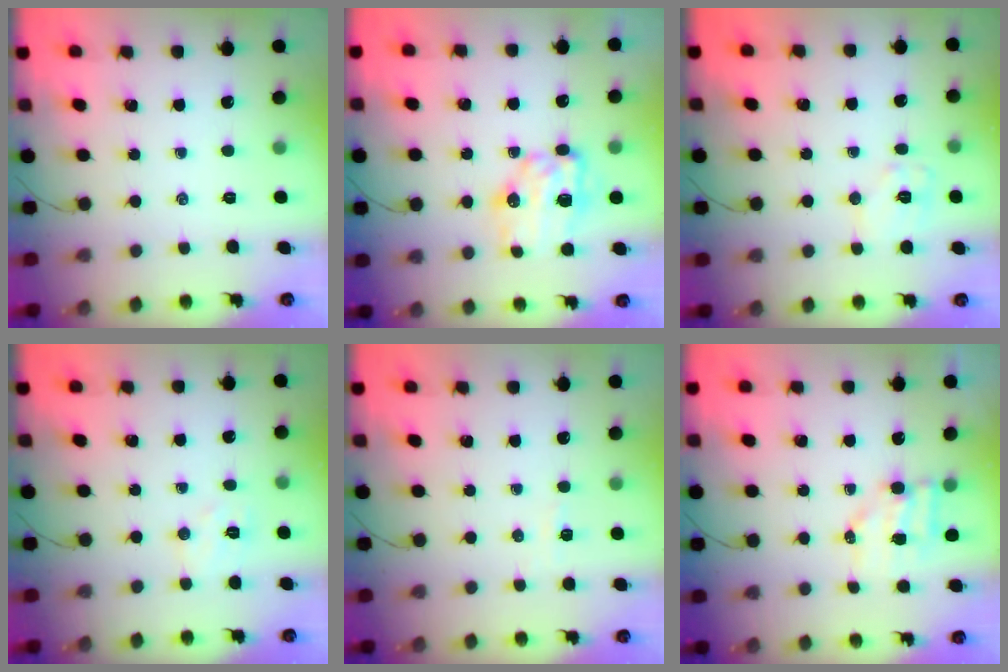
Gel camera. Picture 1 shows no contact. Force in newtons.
{"total": 8.8, "press": 8.6, "slide": 1.6}
{"total": 8.0, "press": 8.0, "slide": 0.7}
{"total": 5.7, "press": 5.6, "slide": 1.1}
{"total": 2.4, "press": 2.3, "slide": 0.6}
{"total": 6.3, "press": 6.2, "slide": 0.7}